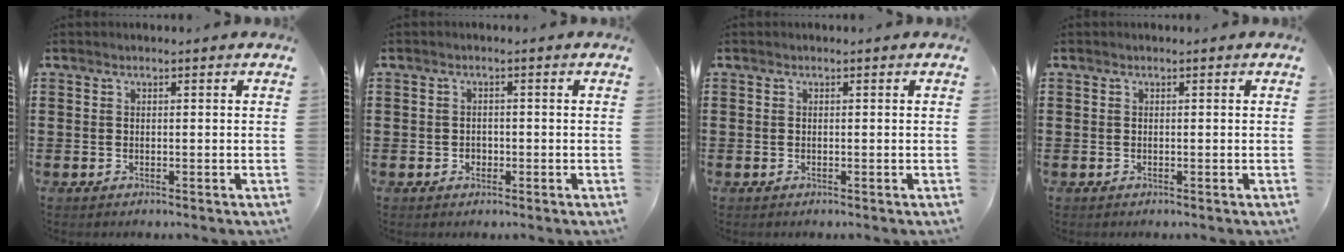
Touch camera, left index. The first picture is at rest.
{"total": 1.1, "force": [-0.4, 0.9, 0.2], "torque": [-0.008, 0.004, -0.011]}
{"total": 0.0}
{"total": 0.0}